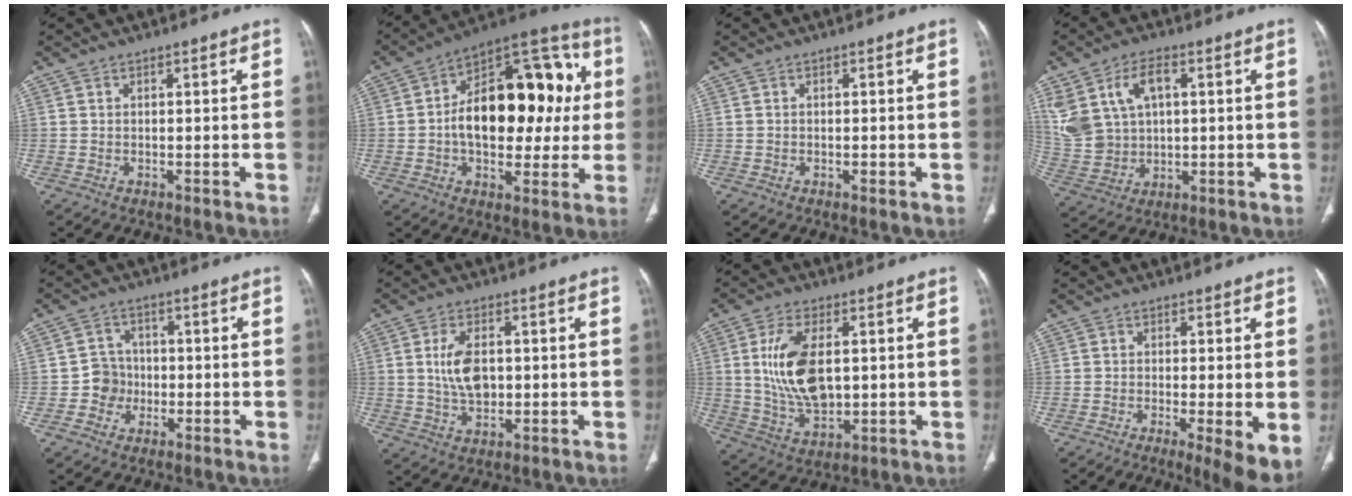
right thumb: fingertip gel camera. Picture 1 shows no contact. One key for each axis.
{"total": 24.9, "fx": 1.7, "fy": 14.2, "fz": 20.4, "tx": -0.261, "ty": 0.035, "tz": 0.022}
{"total": 0.6, "fx": -0.2, "fy": 0.4, "fz": 0.5, "tx": -0.008, "ty": -0.001, "tz": -0.004}
{"total": 13.7, "fx": 4.3, "fy": 9.1, "fz": 9.3, "tx": -0.187, "ty": 0.000, "tz": 0.099}
{"total": 4.6, "fx": -1.2, "fy": 4.3, "fz": 0.9, "tx": 0.013, "ty": 0.014, "tz": -0.028}
{"total": 7.4, "fx": 0.8, "fy": 4.4, "fz": 5.9, "tx": -0.106, "ty": -0.002, "tz": 0.019}
{"total": 13.4, "fx": 1.9, "fy": 7.3, "fz": 11.1, "tx": -0.208, "ty": -0.012, "tz": 0.044}
{"total": 7.5, "fx": -2.1, "fy": 1.5, "fz": 7.1, "tx": -0.111, "ty": -0.019, "tz": -0.034}